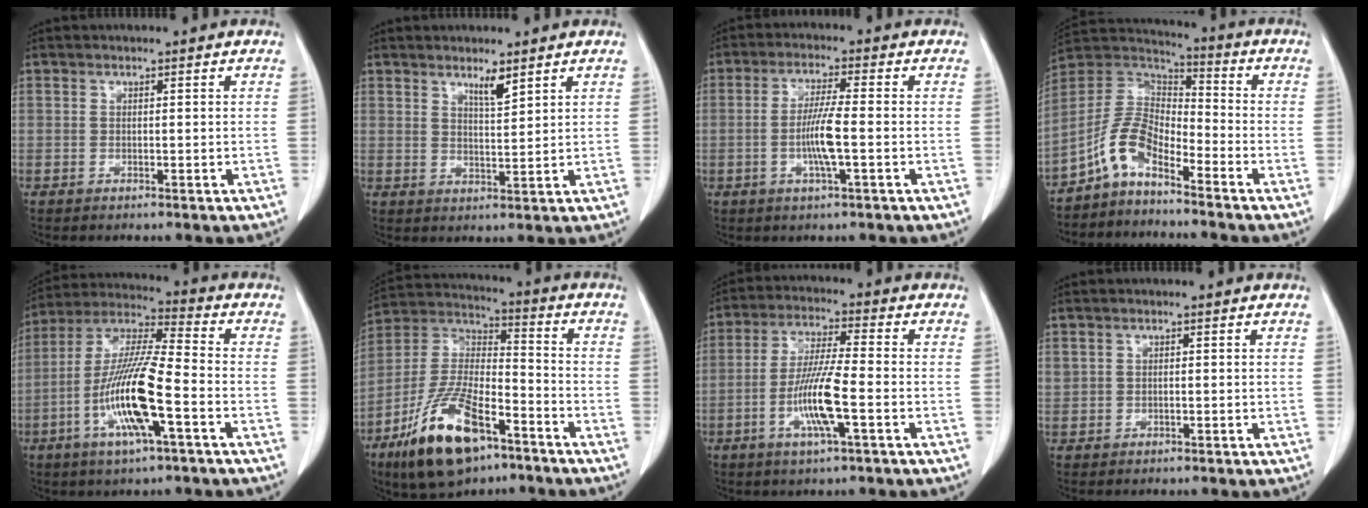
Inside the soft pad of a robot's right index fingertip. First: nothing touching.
{"total": 3.1, "force": [2.4, 0.3, 2.0], "torque": [-0.037, -0.008, 0.044]}
{"total": 6.2, "force": [-1.3, 0.1, 6.1], "torque": [-0.121, -0.004, -0.026]}
{"total": 8.2, "force": [-5.4, 3.3, 5.2], "torque": [-0.117, 0.025, -0.114]}
{"total": 14.9, "force": [-4.6, 1.5, 14.0], "torque": [-0.283, -0.006, -0.090]}
{"total": 17.4, "force": [-10.1, 6.1, 12.8], "torque": [-0.266, -0.012, -0.183]}
{"total": 9.6, "force": [-2.9, 0.5, 9.1], "torque": [-0.179, -0.009, -0.060]}
{"total": 1.2, "force": [0.4, 1.1, 0.4], "torque": [-0.012, 0.010, 0.013]}